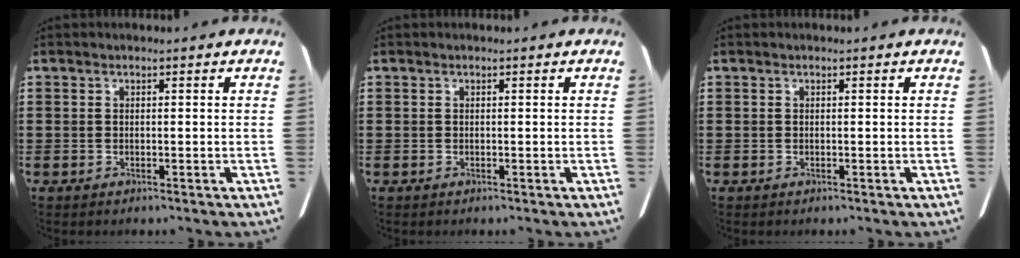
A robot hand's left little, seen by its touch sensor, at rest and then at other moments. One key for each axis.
{"total": 0.0}
{"total": 0.0}